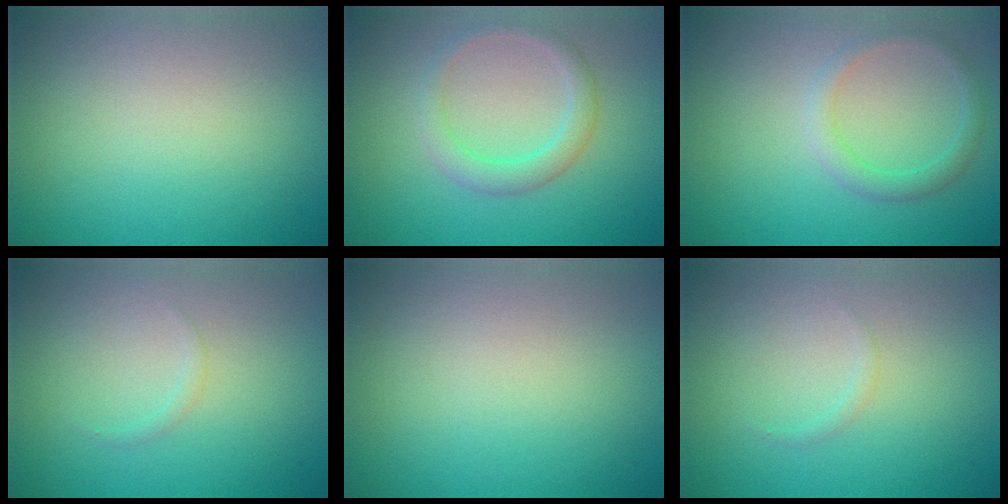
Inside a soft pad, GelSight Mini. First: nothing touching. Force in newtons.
{"total": 2.5, "press": 2.5, "slide": 0.1}
{"total": 1.9, "press": 1.9, "slide": 0.1}
{"total": 0.5, "press": 0.5, "slide": 0.0}
{"total": 0.0}
{"total": 0.5, "press": 0.5, "slide": 0.0}